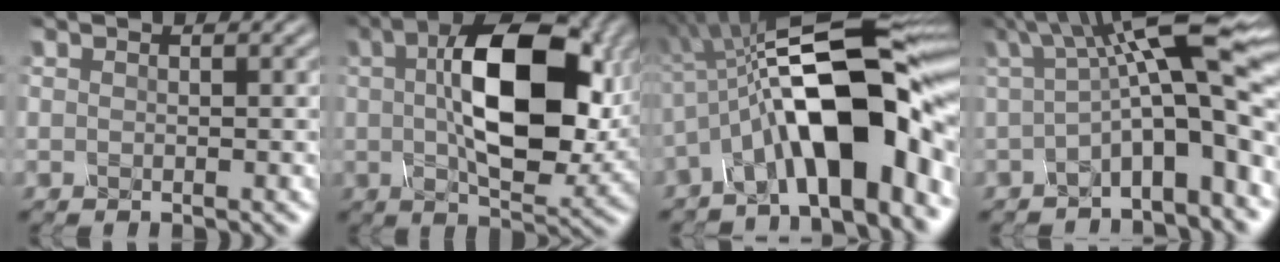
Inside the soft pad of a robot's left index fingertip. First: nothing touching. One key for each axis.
{"total": 12.9, "fx": 2.1, "fy": 6.2, "fz": 11.2, "tx": -0.175, "ty": 0.011, "tz": 0.032}
{"total": 13.9, "fx": -3.1, "fy": 4.4, "fz": 12.9, "tx": -0.185, "ty": 0.026, "tz": -0.062}
{"total": 10.4, "fx": 0.4, "fy": 2.2, "fz": 10.1, "tx": -0.146, "ty": 0.026, "tz": -0.008}